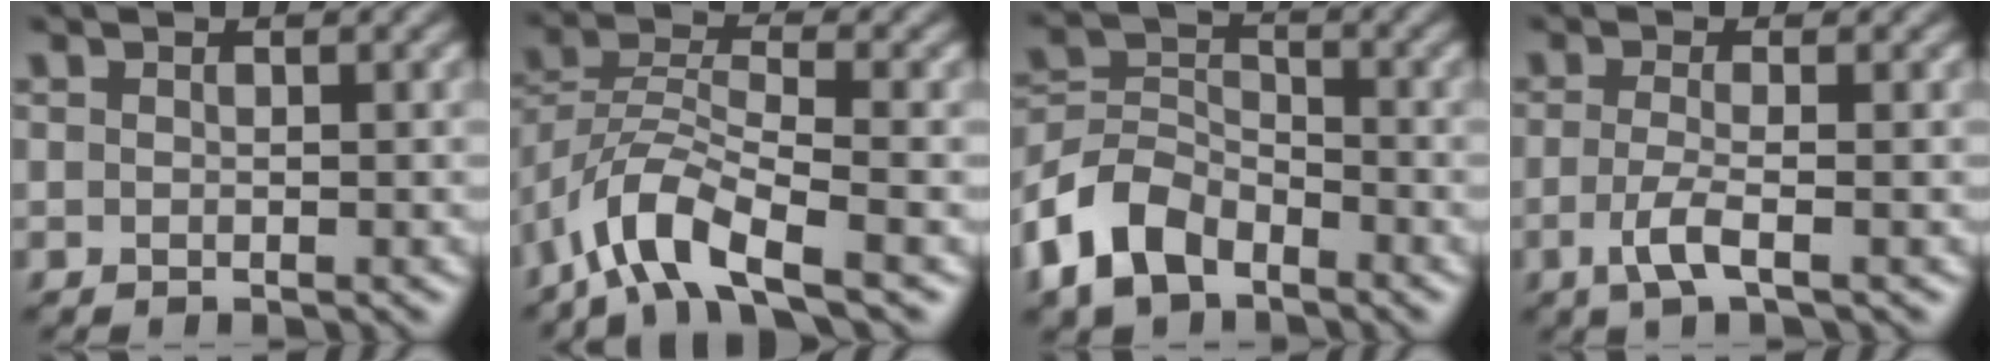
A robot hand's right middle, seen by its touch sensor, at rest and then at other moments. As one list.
[{"total": 6.9, "force": [-4.4, 2.1, 4.9], "torque": [-0.095, 0.002, -0.095]}, {"total": 6.4, "force": [-4.0, 3.9, 3.2], "torque": [-0.070, 0.004, -0.090]}, {"total": 2.6, "force": [-0.9, 0.5, 2.3], "torque": [-0.053, -0.002, -0.025]}]